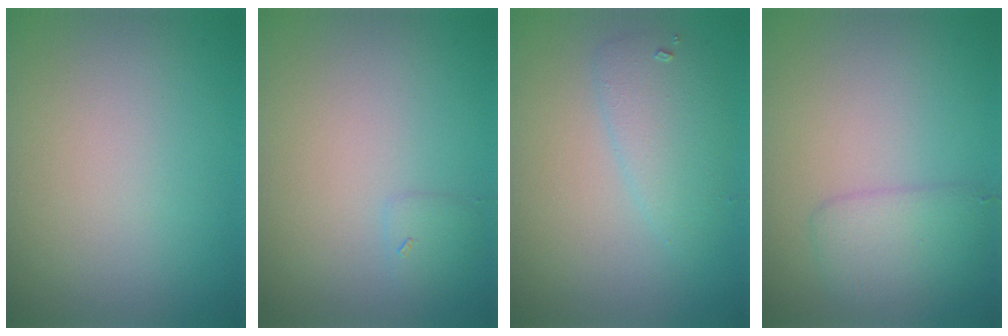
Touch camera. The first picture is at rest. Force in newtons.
{"total": 0.9, "press": 0.9, "slide": 0.1}
{"total": 2.6, "press": 2.6, "slide": 0.2}
{"total": 2.8, "press": 2.8, "slide": 0.1}